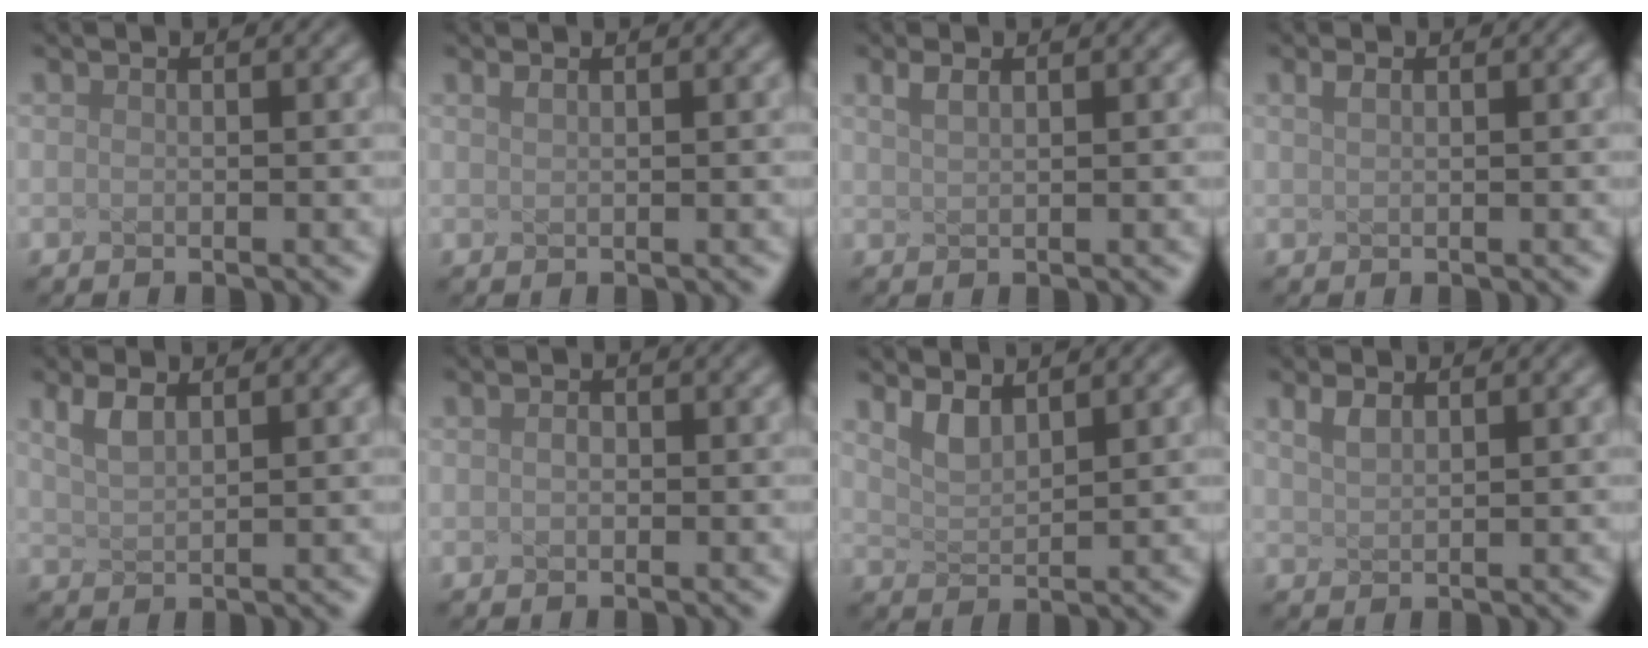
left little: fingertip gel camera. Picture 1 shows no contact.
{"total": 0.6, "force": [0.4, 0.2, 0.4], "torque": [-0.008, 0.003, 0.007]}
{"total": 1.3, "force": [0.8, 0.5, 0.9], "torque": [-0.019, 0.004, 0.016]}
{"total": 0.9, "force": [0.5, 0.4, 0.7], "torque": [-0.014, 0.005, 0.010]}
{"total": 2.2, "force": [1.2, 0.8, 1.6], "torque": [-0.040, 0.003, 0.027]}
{"total": 0.9, "force": [-0.1, 0.6, 0.6], "torque": [-0.014, 0.005, -0.003]}
{"total": 2.1, "force": [1.6, 0.6, 1.2], "torque": [-0.028, -0.005, 0.036]}
{"total": 1.5, "force": [1.0, 0.6, 1.0], "torque": [-0.025, 0.004, 0.023]}